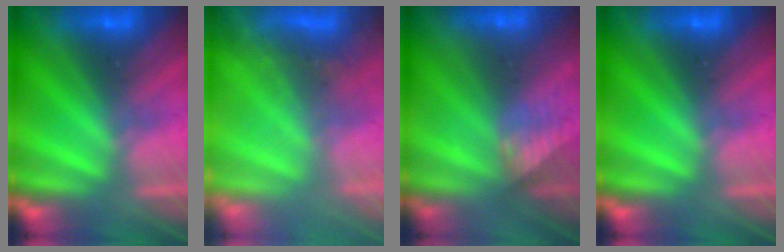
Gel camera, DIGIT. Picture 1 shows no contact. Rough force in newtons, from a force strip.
{"total": 5.6}
{"total": 2.9}
{"total": 0.0}